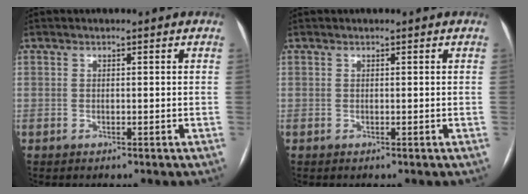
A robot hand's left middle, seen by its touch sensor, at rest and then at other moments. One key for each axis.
{"total": 0.0}